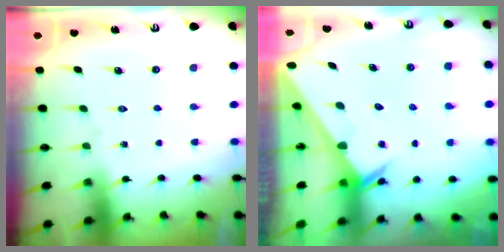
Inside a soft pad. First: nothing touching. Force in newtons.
{"total": 2.3, "press": 2.3, "slide": 0.0}